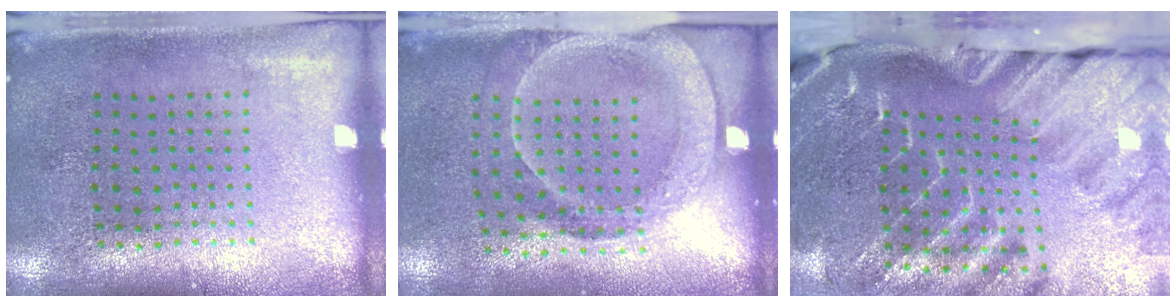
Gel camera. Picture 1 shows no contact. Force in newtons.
{"total": 1.7, "press": 1.4, "slide": 1.1}
{"total": 4.5, "press": 3.3, "slide": 3.0}